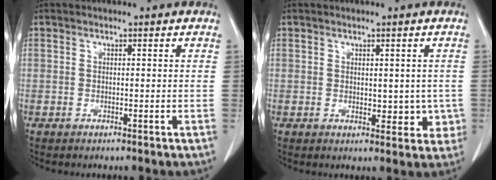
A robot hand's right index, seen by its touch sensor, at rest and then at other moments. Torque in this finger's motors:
{"motor_torque": [0.03, 0.10, 0.03, 0.00]}